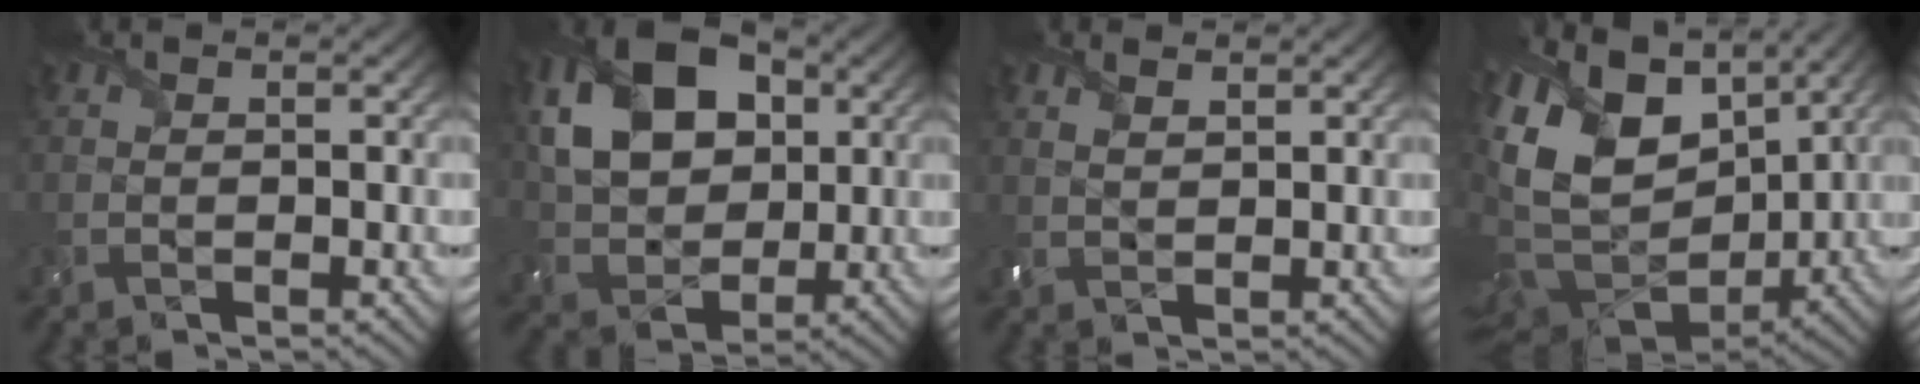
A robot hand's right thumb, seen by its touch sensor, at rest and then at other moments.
{"total": 13.1, "force": [3.7, 9.3, 8.5], "torque": [-0.193, 0.011, 0.063]}
{"total": 1.8, "force": [1.2, 0.8, 1.1], "torque": [-0.032, -0.001, 0.028]}
{"total": 16.6, "force": [4.0, 10.6, 12.1], "torque": [-0.293, 0.000, 0.075]}